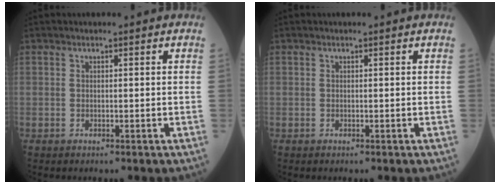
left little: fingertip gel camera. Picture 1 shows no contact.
{"total": 0.0}